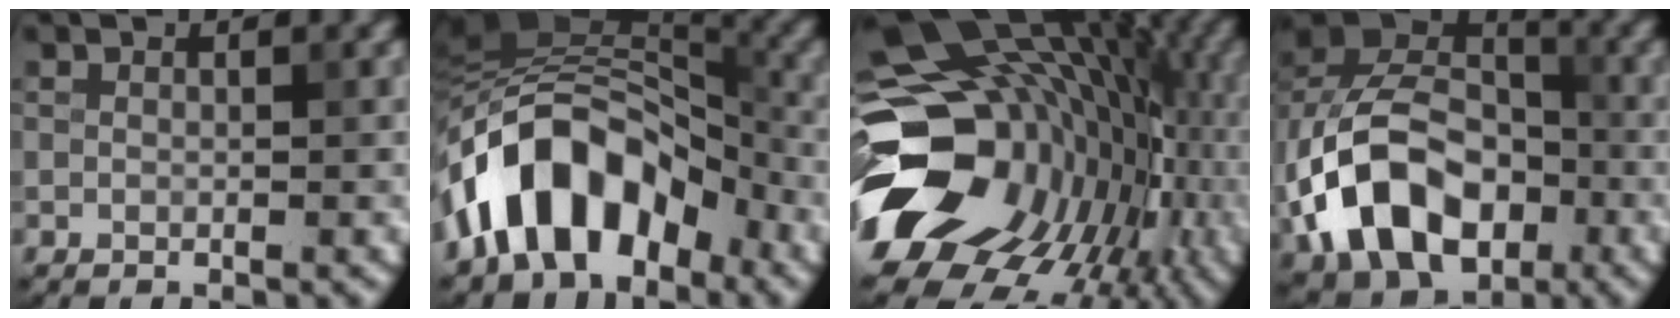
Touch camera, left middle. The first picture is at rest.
{"total": 11.7, "force": [-5.0, 7.0, 7.9], "torque": [-0.116, 0.027, -0.097]}
{"total": 21.8, "force": [-3.2, 17.3, 12.9], "torque": [-0.202, -0.018, -0.063]}
{"total": 13.0, "force": [-4.1, 8.8, 8.6], "torque": [-0.168, 0.008, -0.086]}